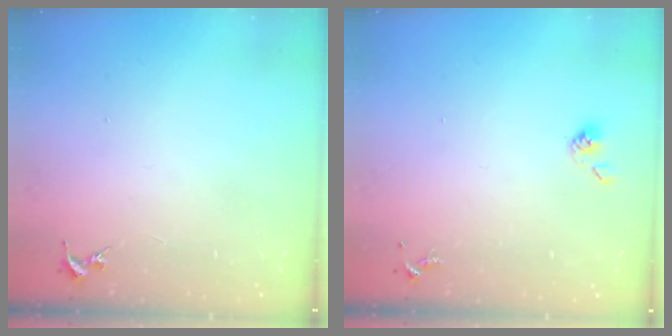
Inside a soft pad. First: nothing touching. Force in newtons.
{"total": 4.2, "press": 4.0, "slide": 1.1}